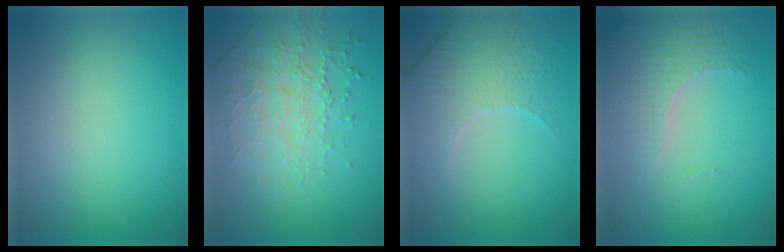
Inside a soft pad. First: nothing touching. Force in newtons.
{"total": 3.7, "press": 3.5, "slide": 1.1}
{"total": 4.2, "press": 4.1, "slide": 1.0}
{"total": 4.2, "press": 3.7, "slide": 1.8}